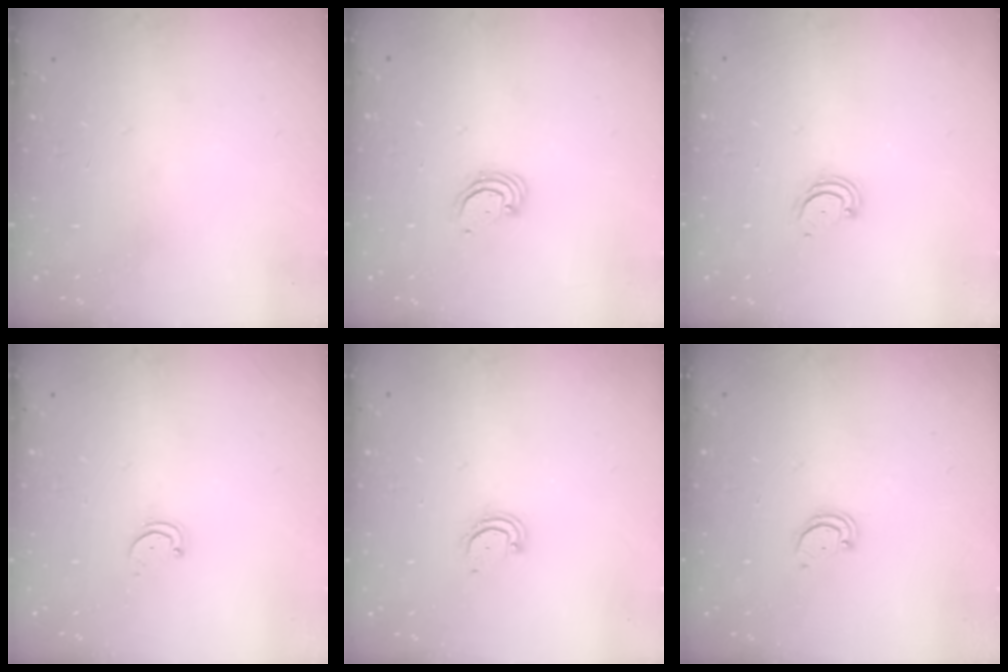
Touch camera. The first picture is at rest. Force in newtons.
{"total": 2.5, "press": 2.5, "slide": 0.2}
{"total": 2.8, "press": 2.8, "slide": 0.3}
{"total": 1.6, "press": 1.6, "slide": 0.4}
{"total": 2.5, "press": 2.5, "slide": 0.2}
{"total": 1.6, "press": 1.6, "slide": 0.1}